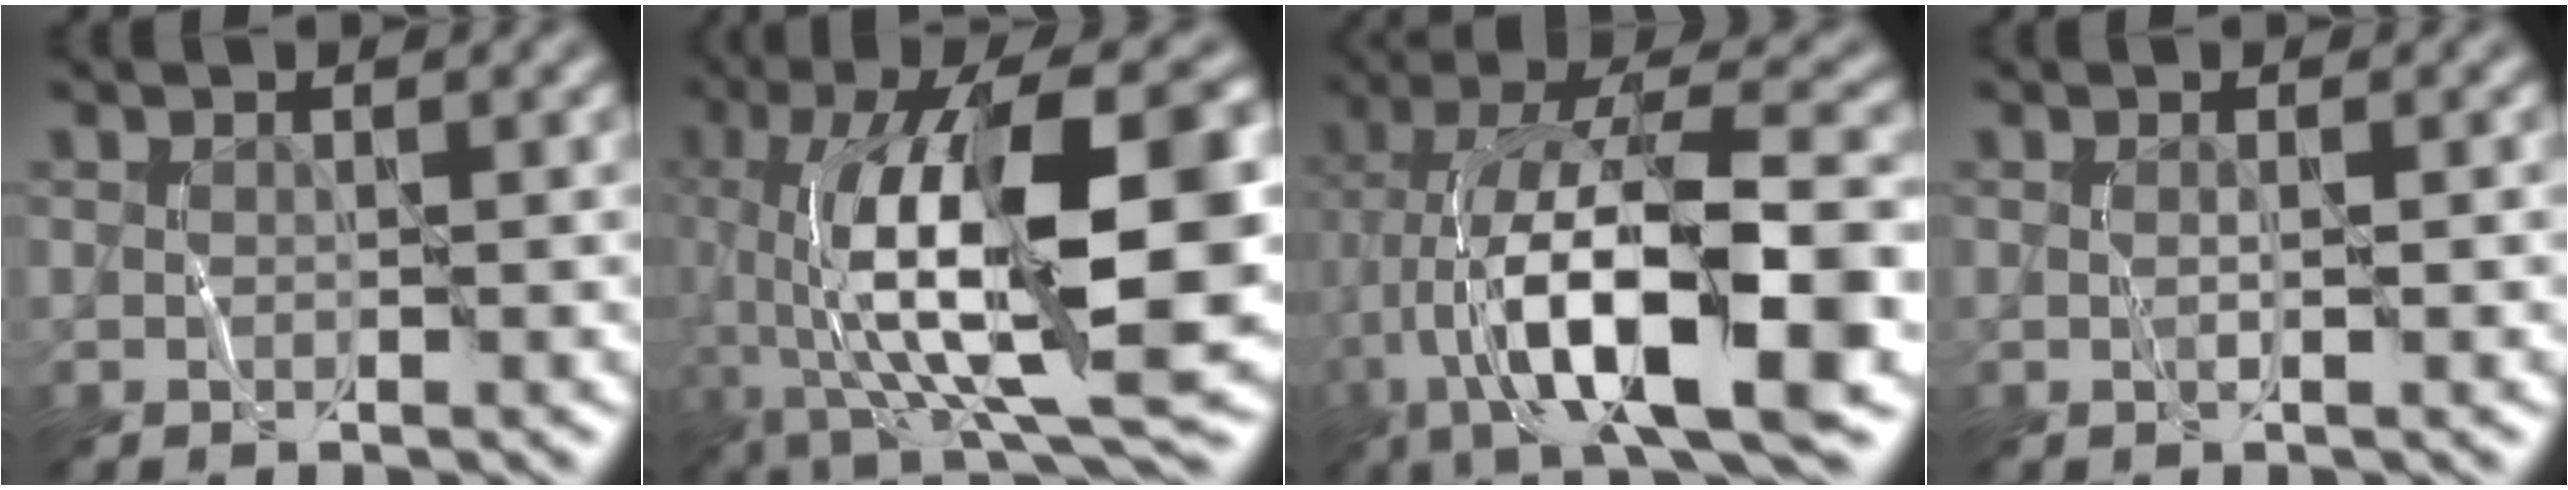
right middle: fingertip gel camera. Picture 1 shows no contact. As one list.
[{"total": 16.4, "force": [0.2, 6.3, 15.2], "torque": [-0.252, 0.030, 0.005]}, {"total": 14.9, "force": [-3.8, 4.6, 13.7], "torque": [-0.228, 0.030, -0.060]}, {"total": 0.7, "force": [0.0, 0.2, 0.7], "torque": [-0.008, 0.004, -0.003]}]